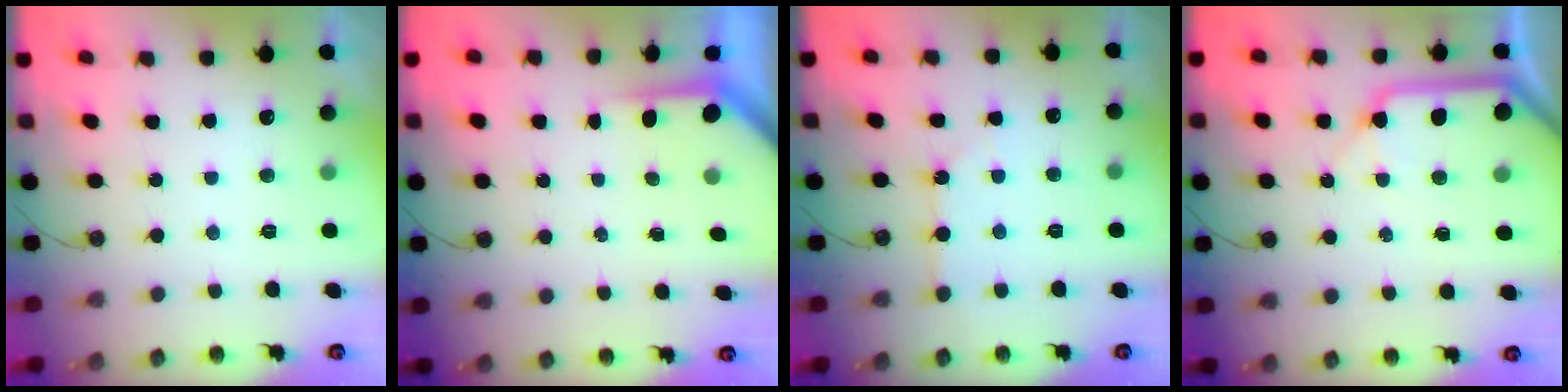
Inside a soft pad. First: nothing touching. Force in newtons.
{"total": 3.5, "press": 3.5, "slide": 0.3}
{"total": 1.9, "press": 1.8, "slide": 0.4}
{"total": 12.8, "press": 12.8, "slide": 1.4}